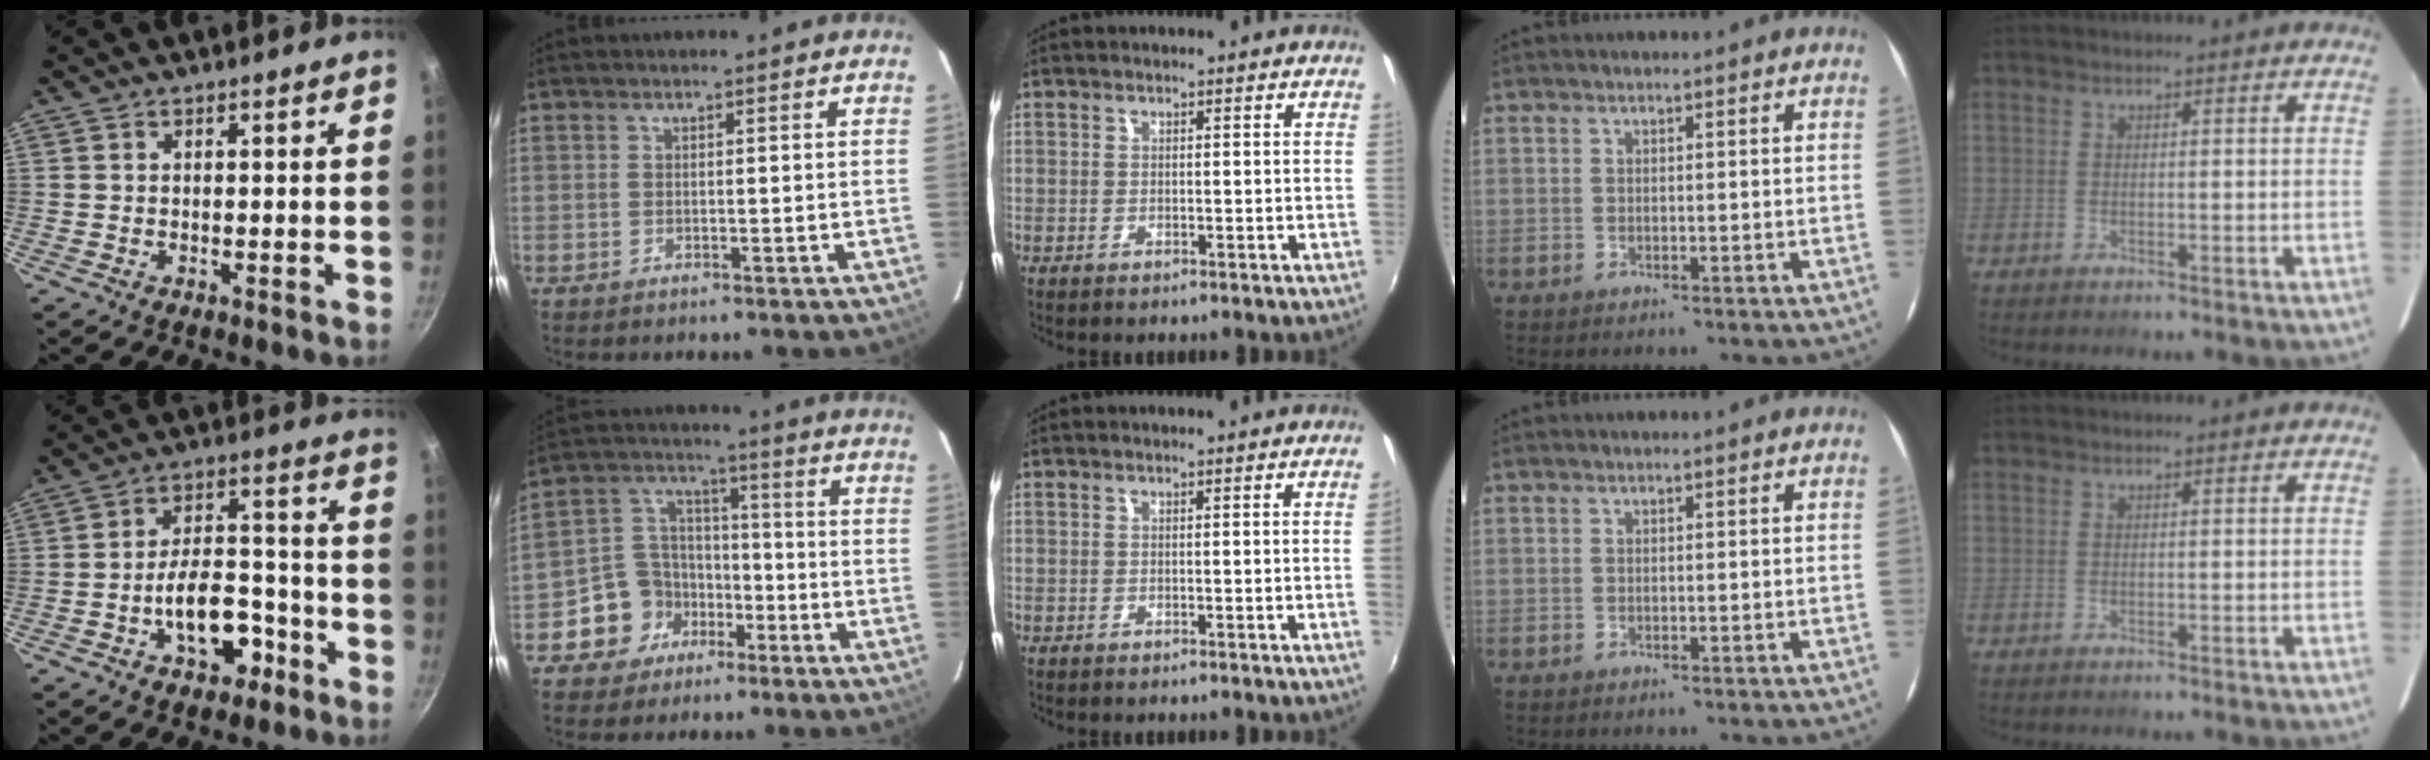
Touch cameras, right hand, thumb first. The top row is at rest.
{"thumb": {"total": 11.9, "force": [-5.2, 6.9, 8.1], "torque": [-0.097, 0.055, -0.075]}, "index": {"total": 10.5, "force": [-5.6, 8.6, 2.0], "torque": [-0.060, 0.045, -0.090]}, "middle": {"total": 0.6, "force": [-0.2, -0.3, 0.5], "torque": [-0.007, -0.001, -0.005]}}